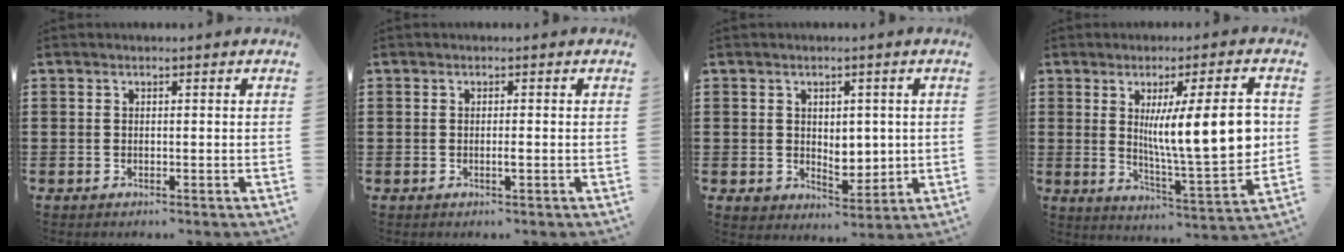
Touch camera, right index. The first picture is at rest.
{"total": 1.2, "force": [-0.3, 0.1, 1.1], "torque": [-0.020, -0.005, -0.005]}
{"total": 4.4, "force": [1.4, 3.8, 1.6], "torque": [-0.022, -0.004, 0.021]}
{"total": 13.9, "force": [2.2, 2.8, 13.5], "torque": [-0.207, -0.008, 0.035]}